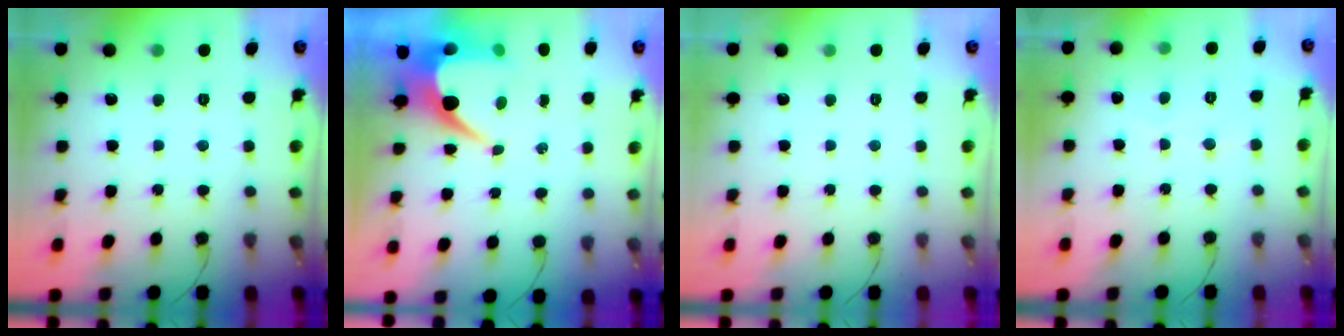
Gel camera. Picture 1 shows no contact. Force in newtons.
{"total": 8.5, "press": 8.4, "slide": 0.9}
{"total": 0.0}
{"total": 2.5, "press": 2.5, "slide": 0.2}